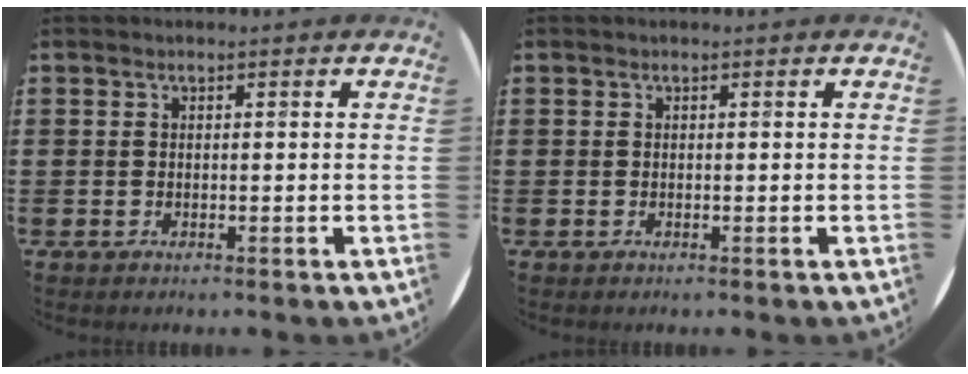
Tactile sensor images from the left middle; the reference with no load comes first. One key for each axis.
{"total": 0.0}